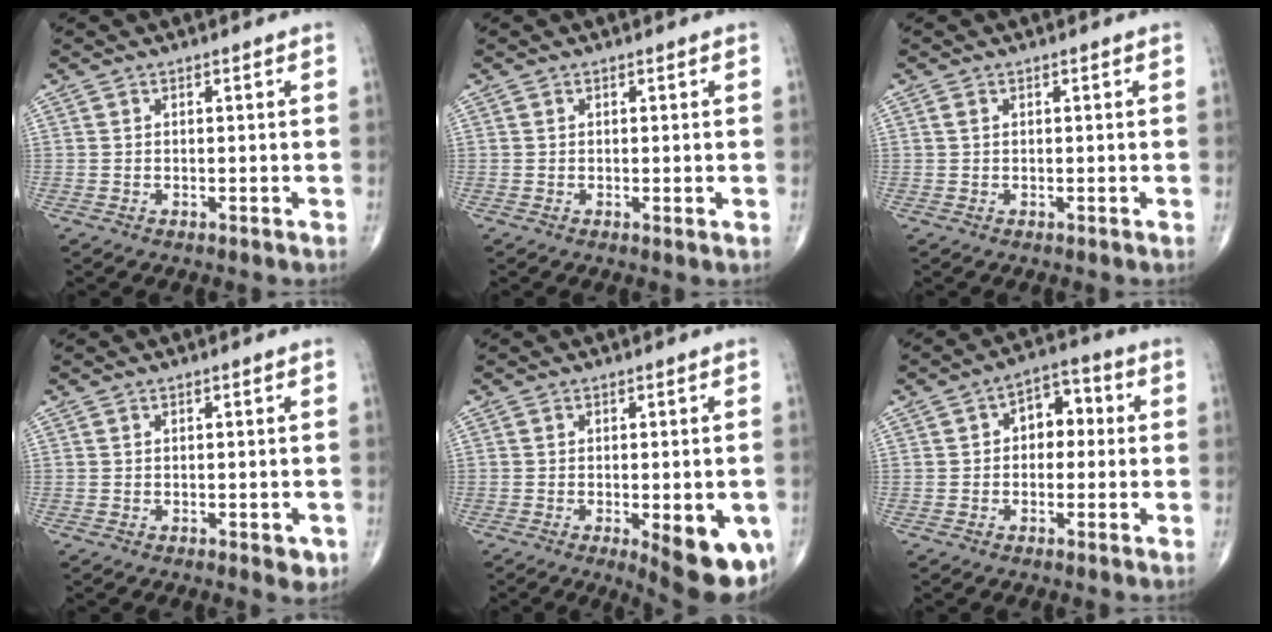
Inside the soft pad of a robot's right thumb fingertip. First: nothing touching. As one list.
[{"total": 0.6, "force": [-0.1, 0.0, 0.6], "torque": [-0.014, -0.005, -0.003]}, {"total": 0.6, "force": [0.2, 0.4, 0.4], "torque": [-0.010, 0.004, 0.003]}, {"total": 2.2, "force": [-0.8, 1.0, 1.8], "torque": [-0.010, -0.002, -0.007]}, {"total": 12.4, "force": [-4.3, 4.3, 10.8], "torque": [-0.112, -0.009, -0.044]}, {"total": 7.1, "force": [0.7, 4.9, 5.2], "torque": [-0.041, 0.025, -0.001]}]